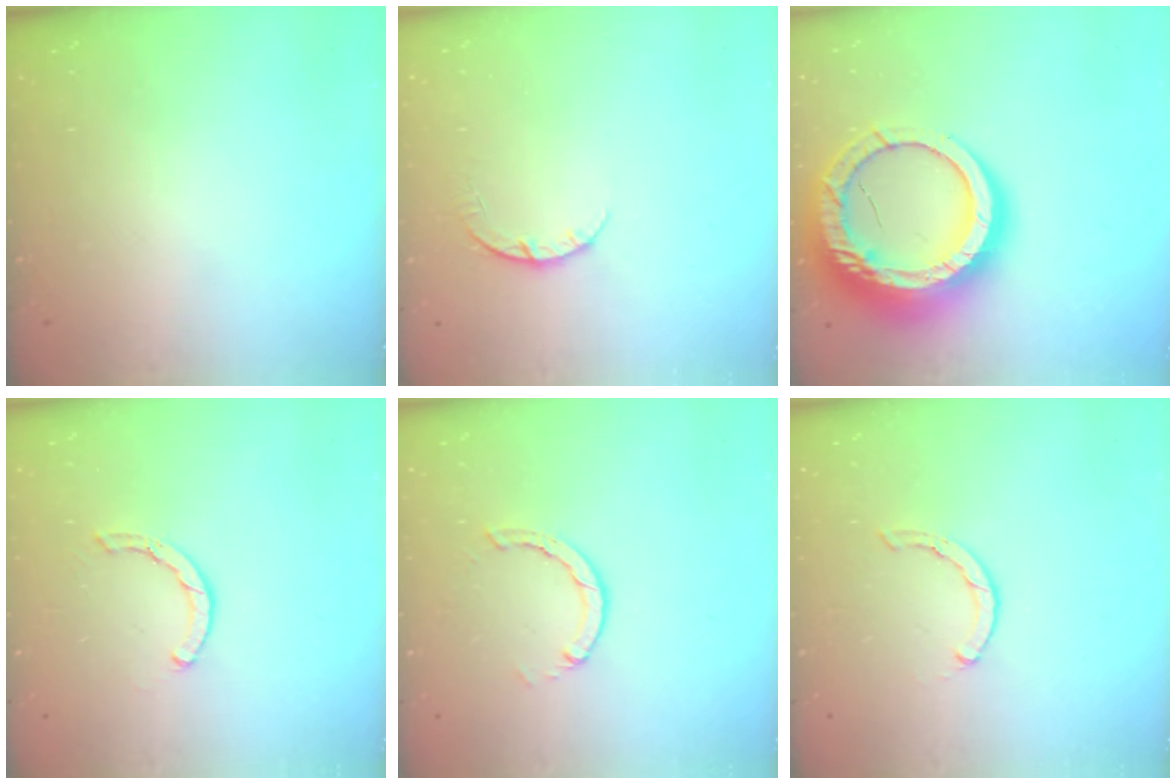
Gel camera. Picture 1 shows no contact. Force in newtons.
{"total": 3.2, "press": 3.2, "slide": 0.5}
{"total": 22.8, "press": 22.7, "slide": 2.3}
{"total": 1.6, "press": 1.6, "slide": 0.1}
{"total": 3.3, "press": 3.2, "slide": 0.4}
{"total": 0.7, "press": 0.6, "slide": 0.2}